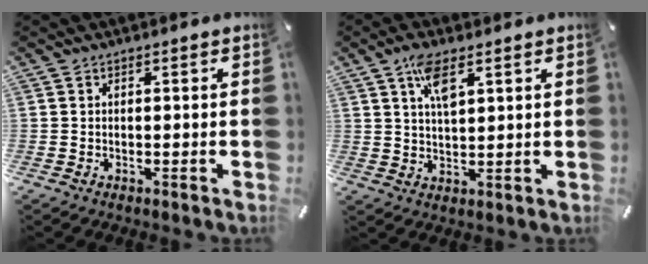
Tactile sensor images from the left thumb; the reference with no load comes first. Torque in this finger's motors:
{"motor_torque": [1.13, 0.83, 0.78, -0.46, 0.05]}